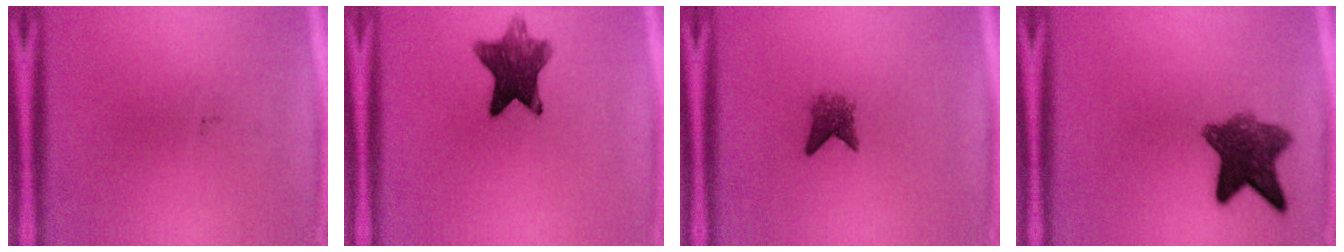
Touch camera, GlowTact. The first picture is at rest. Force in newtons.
{"total": 9.3}
{"total": 2.6}
{"total": 8.5}